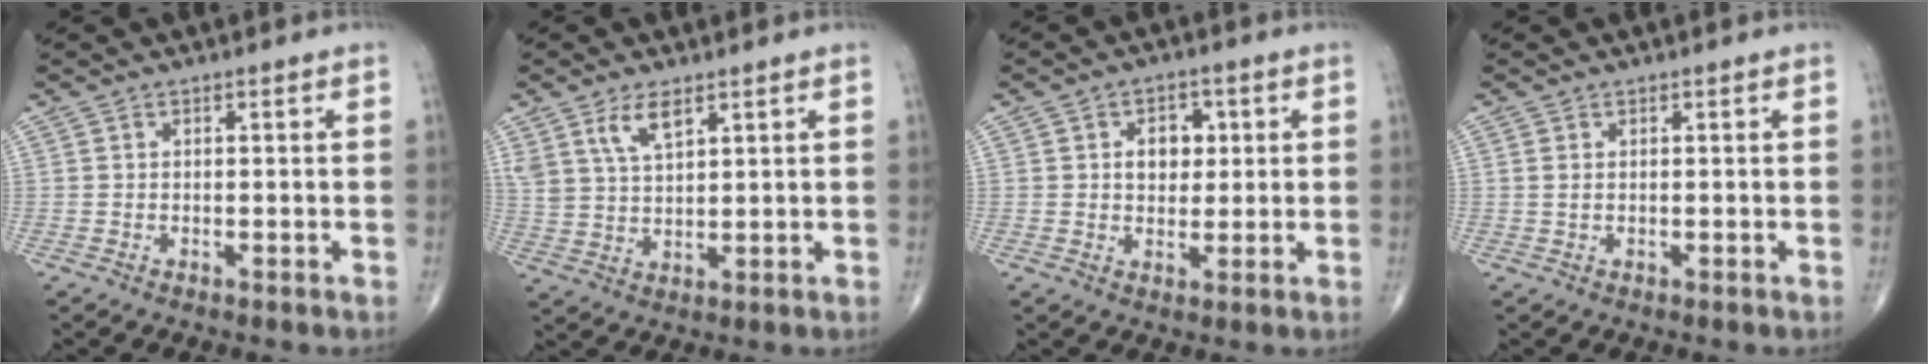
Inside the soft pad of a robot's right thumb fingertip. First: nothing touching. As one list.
[{"total": 6.2, "force": [3.7, 2.6, 4.3], "torque": [-0.079, -0.017, 0.077]}, {"total": 5.7, "force": [1.1, 4.1, 3.7], "torque": [-0.024, 0.000, 0.015]}, {"total": 0.8, "force": [0.3, 0.4, 0.6], "torque": [-0.014, 0.004, 0.010]}]